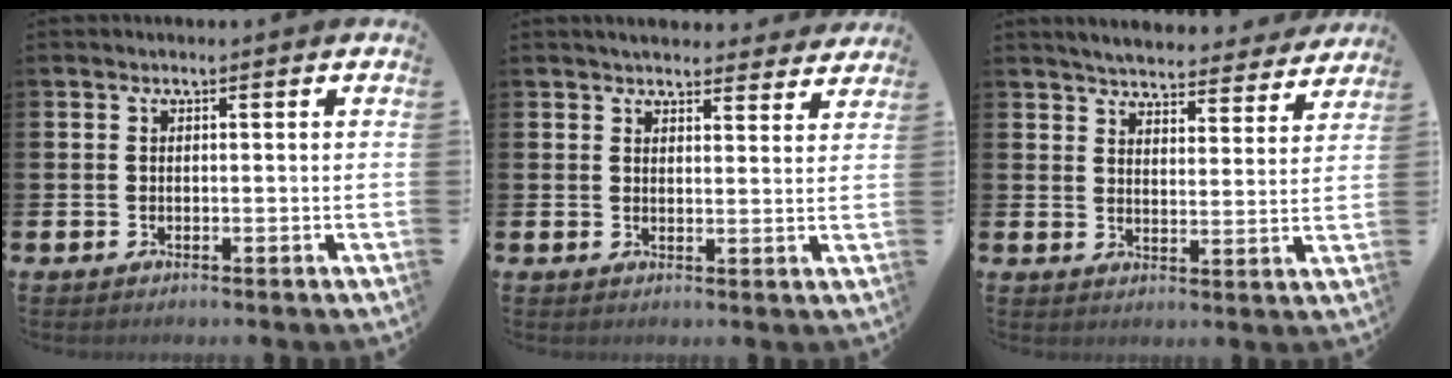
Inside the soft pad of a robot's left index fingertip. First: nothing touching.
{"total": 4.0, "force": [3.9, 0.8, 0.4], "torque": [-0.001, -0.023, 0.069]}
{"total": 4.9, "force": [4.8, 0.6, 0.6], "torque": [-0.023, -0.036, 0.081]}